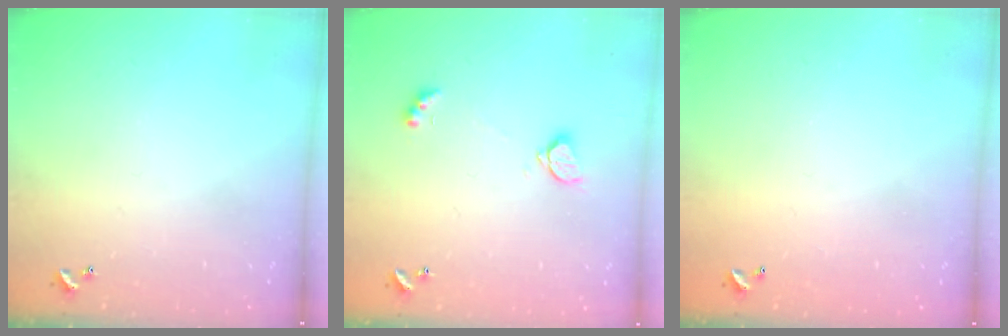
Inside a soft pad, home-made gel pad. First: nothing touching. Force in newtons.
{"total": 2.4, "press": 2.4, "slide": 0.6}
{"total": 2.9, "press": 2.9, "slide": 0.1}